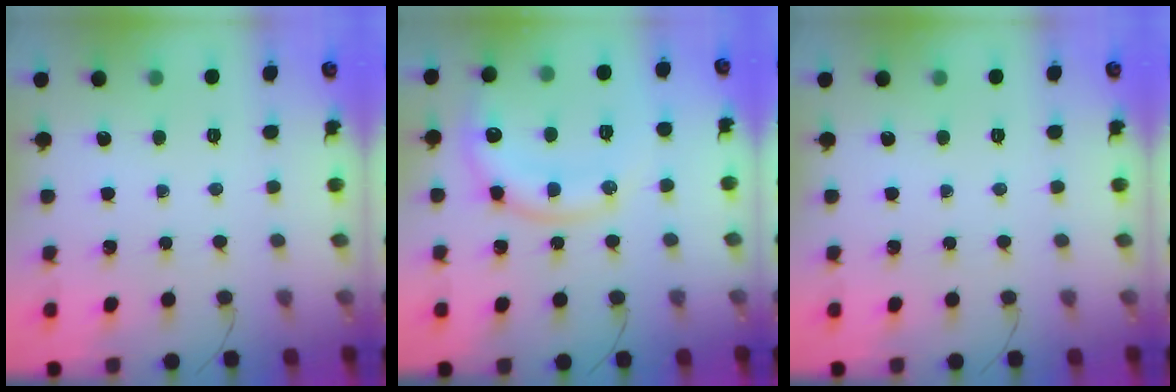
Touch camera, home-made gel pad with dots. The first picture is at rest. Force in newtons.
{"total": 15.2, "press": 15.1, "slide": 1.5}
{"total": 0.0}